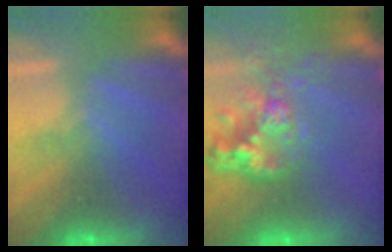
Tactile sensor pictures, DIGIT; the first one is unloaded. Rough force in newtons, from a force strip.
{"total": 6.5}